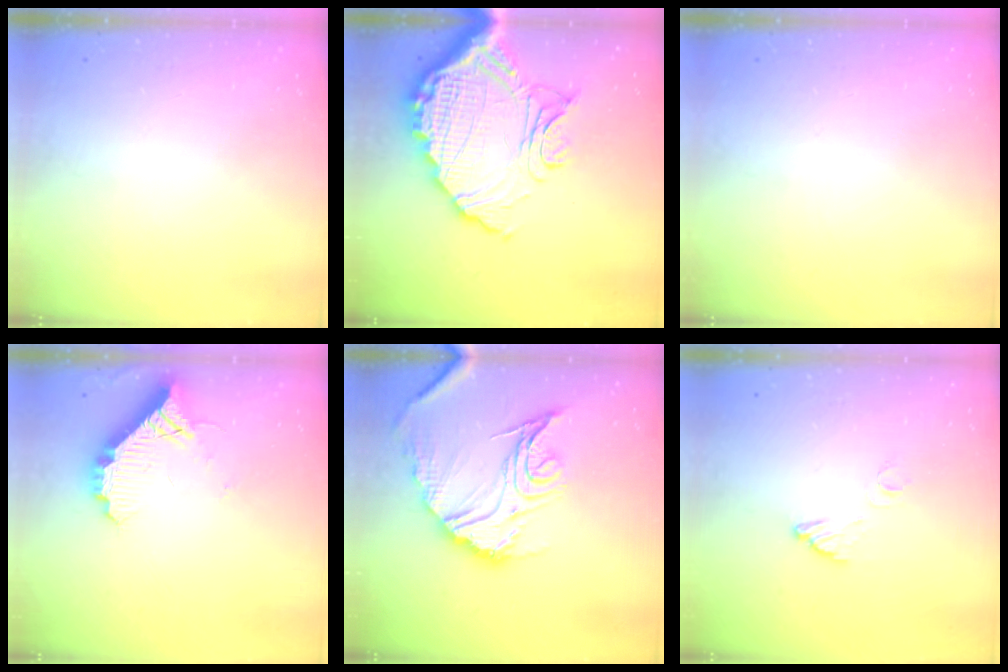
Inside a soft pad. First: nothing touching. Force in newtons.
{"total": 20.2, "press": 20.1, "slide": 2.2}
{"total": 0.0}
{"total": 10.3, "press": 10.3, "slide": 0.5}
{"total": 19.2, "press": 19.1, "slide": 2.0}
{"total": 3.3, "press": 3.3, "slide": 0.2}